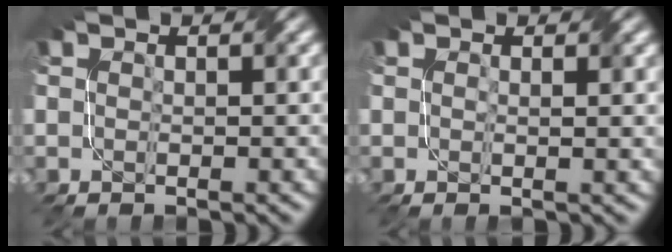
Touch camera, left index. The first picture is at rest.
{"total": 1.0, "force": [0.3, 0.1, 0.9], "torque": [-0.015, -0.003, 0.005]}